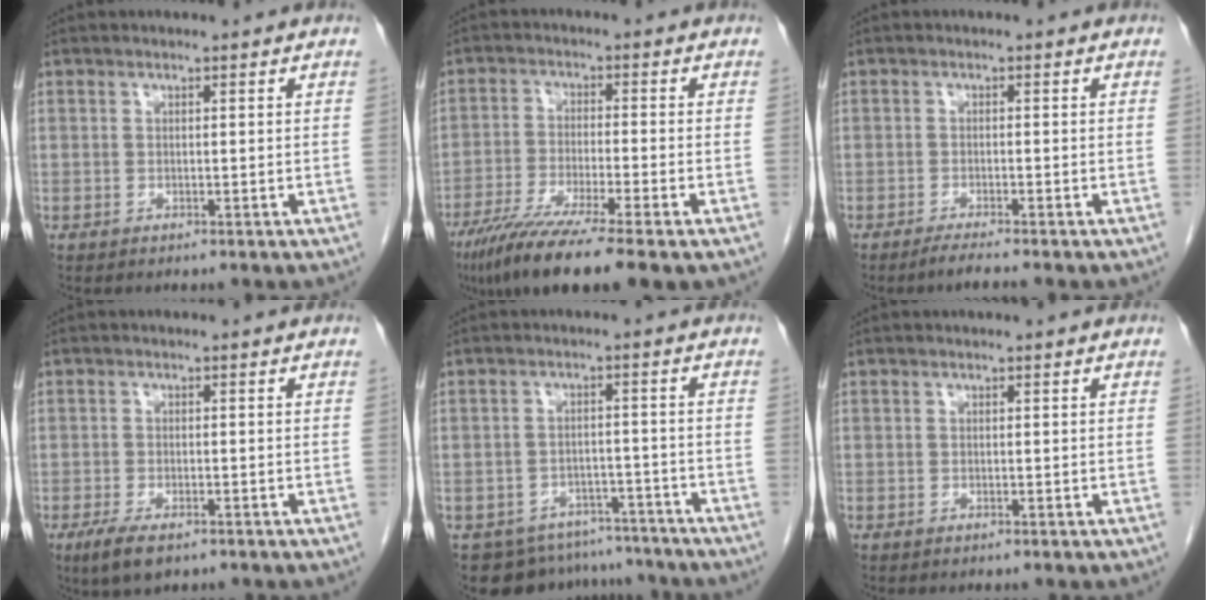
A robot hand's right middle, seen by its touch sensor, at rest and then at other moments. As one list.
[{"total": 12.3, "force": [-8.5, 0.2, 8.8], "torque": [-0.151, -0.034, -0.139]}, {"total": 2.4, "force": [-2.1, -0.5, 1.1], "torque": [-0.026, -0.005, -0.039]}, {"total": 4.7, "force": [-3.0, 1.7, 3.2], "torque": [-0.061, -0.008, -0.047]}, {"total": 10.6, "force": [-9.2, 5.1, 1.0], "torque": [-0.004, 0.018, -0.113]}, {"total": 0.0}]